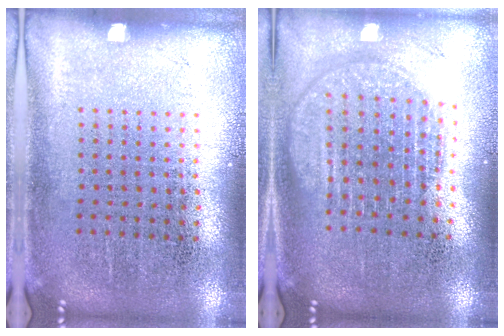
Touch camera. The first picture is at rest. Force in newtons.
{"total": 1.8, "press": 1.6, "slide": 0.9}